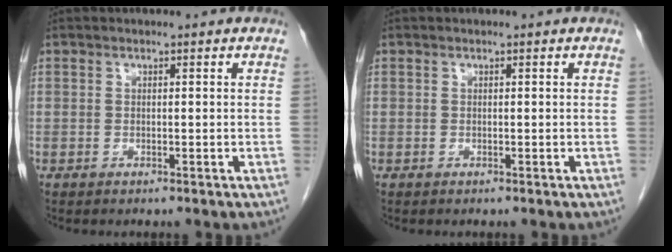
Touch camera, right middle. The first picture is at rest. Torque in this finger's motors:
{"motor_torque": [-0.02, 0.02, 0.00, 0.00]}